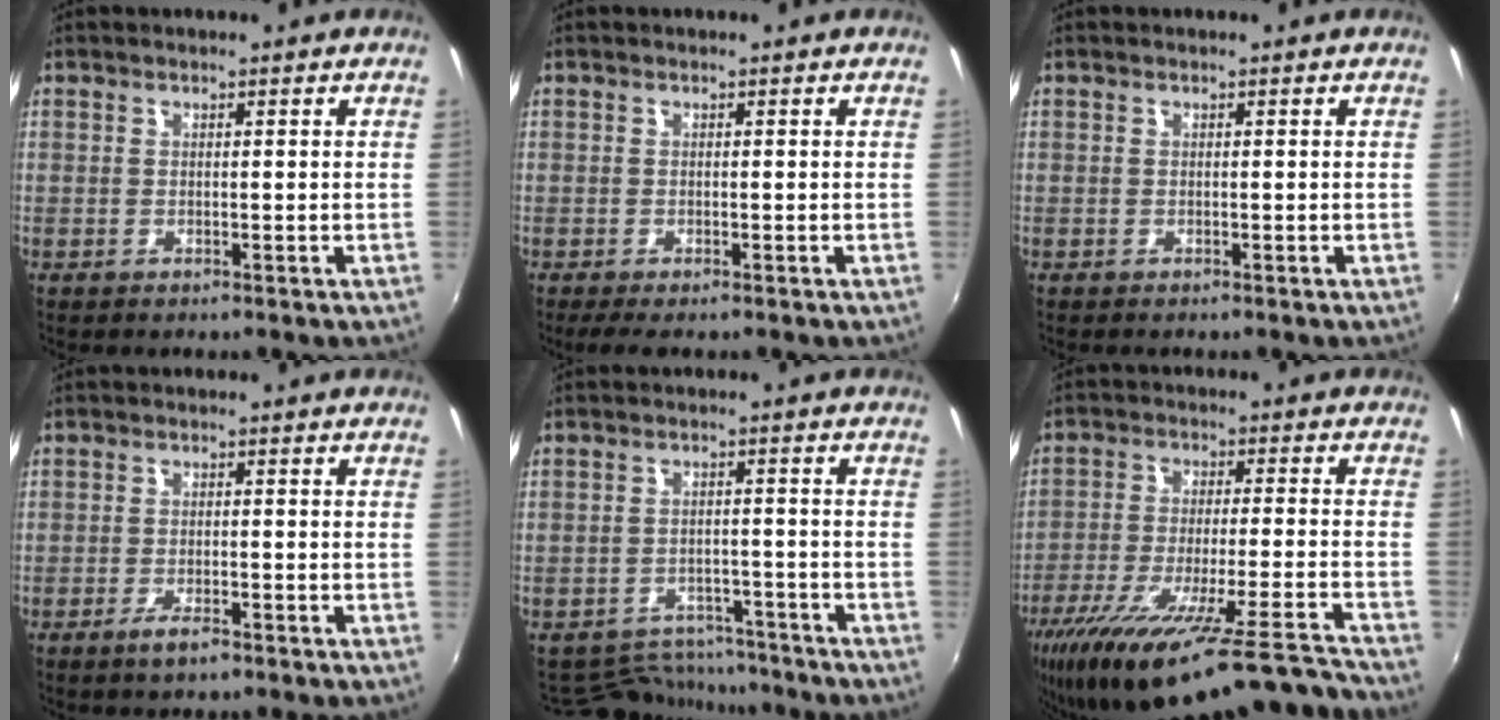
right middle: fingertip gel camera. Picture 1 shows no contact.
{"total": 2.3, "force": [-1.6, 0.3, 1.6], "torque": [-0.031, -0.012, -0.025]}
{"total": 0.0}
{"total": 2.9, "force": [-2.0, 0.7, 2.0], "torque": [-0.046, -0.003, -0.039]}
{"total": 9.9, "force": [-9.0, 3.9, 1.2], "torque": [-0.032, 0.022, -0.121]}
{"total": 24.1, "force": [-20.4, 0.9, 12.9], "torque": [-0.222, -0.067, -0.313]}